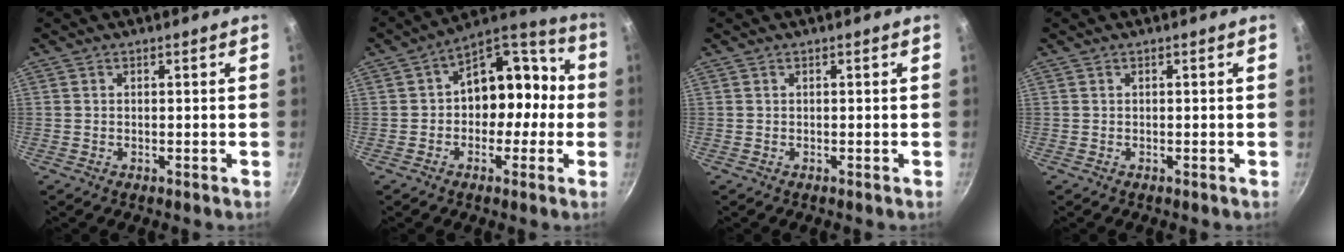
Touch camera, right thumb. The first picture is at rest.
{"total": 14.7, "force": [0.1, 9.4, 11.3], "torque": [-0.106, 0.048, -0.013]}
{"total": 0.0}
{"total": 0.0}